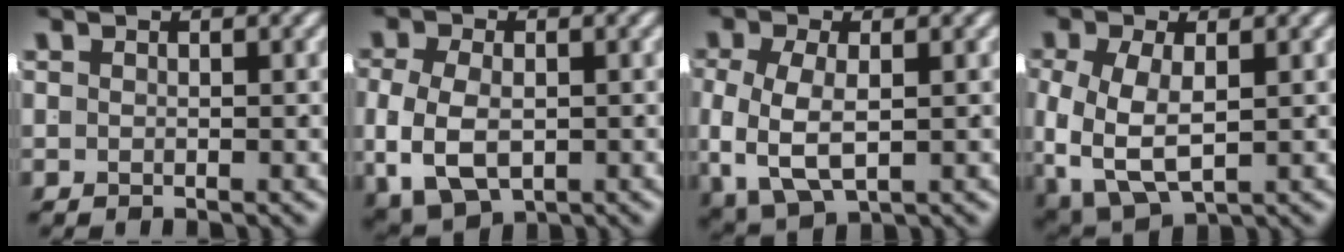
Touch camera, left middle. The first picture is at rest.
{"total": 6.4, "force": [-1.2, 4.6, 4.3], "torque": [-0.106, -0.029, 0.002]}
{"total": 6.1, "force": [-0.7, 4.1, 4.4], "torque": [-0.112, -0.027, 0.007]}
{"total": 6.8, "force": [-1.4, 4.7, 4.7], "torque": [-0.118, -0.039, 0.000]}